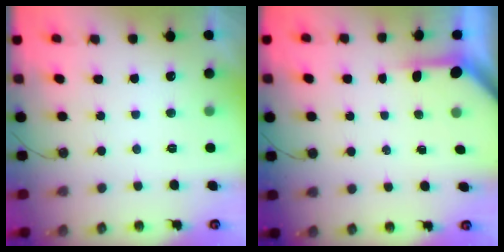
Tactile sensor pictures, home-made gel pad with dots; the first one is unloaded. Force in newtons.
{"total": 3.0, "press": 3.0, "slide": 0.3}